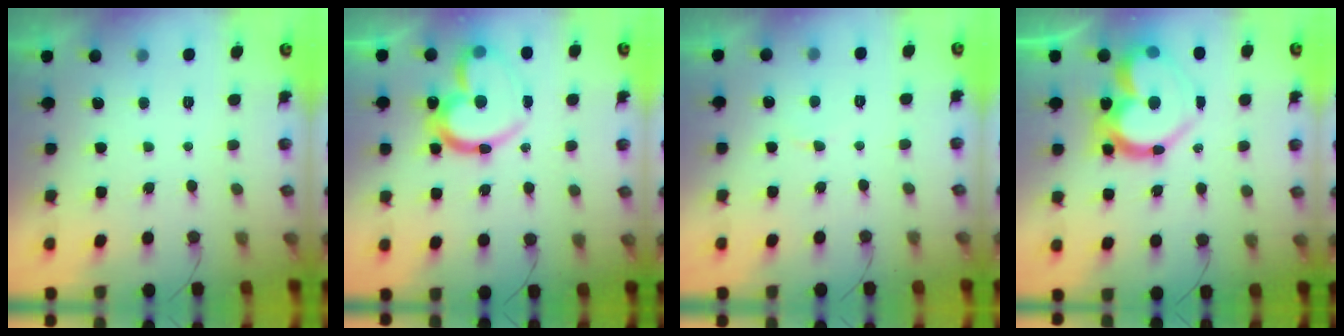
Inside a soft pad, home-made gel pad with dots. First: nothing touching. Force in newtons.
{"total": 21.2, "press": 21.1, "slide": 1.9}
{"total": 2.5, "press": 2.4, "slide": 0.3}
{"total": 20.1, "press": 19.9, "slide": 2.2}